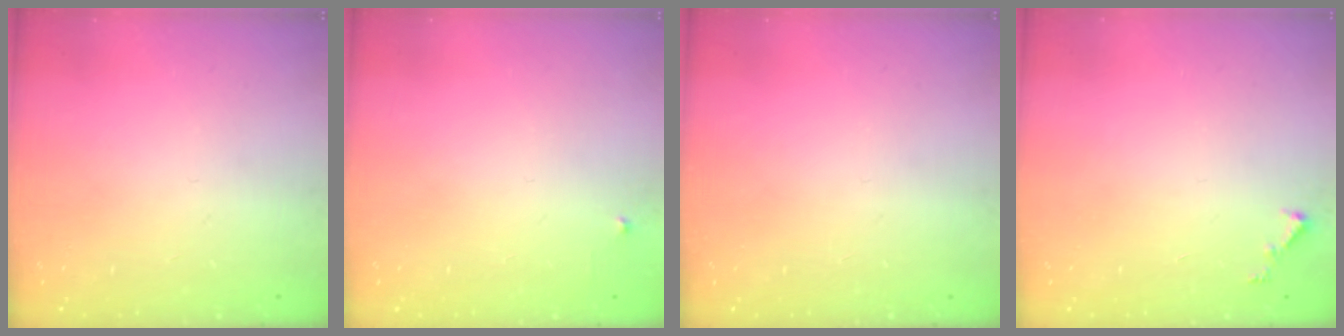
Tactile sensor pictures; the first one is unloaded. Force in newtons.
{"total": 2.4, "press": 2.3, "slide": 0.4}
{"total": 0.0}
{"total": 3.3, "press": 3.3, "slide": 0.3}